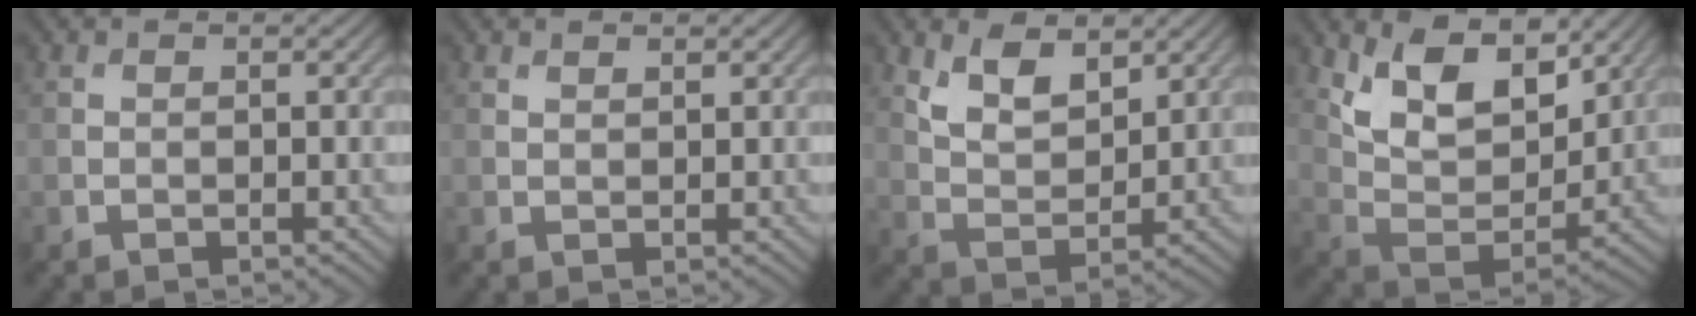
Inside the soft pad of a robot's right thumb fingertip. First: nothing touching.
{"total": 0.7, "force": [0.7, 0.1, 0.2], "torque": [-0.004, -0.001, 0.015]}
{"total": 5.9, "force": [3.6, 2.8, 3.8], "torque": [-0.081, -0.009, 0.072]}
{"total": 10.8, "force": [6.5, 5.2, 6.8], "torque": [-0.141, -0.008, 0.120]}